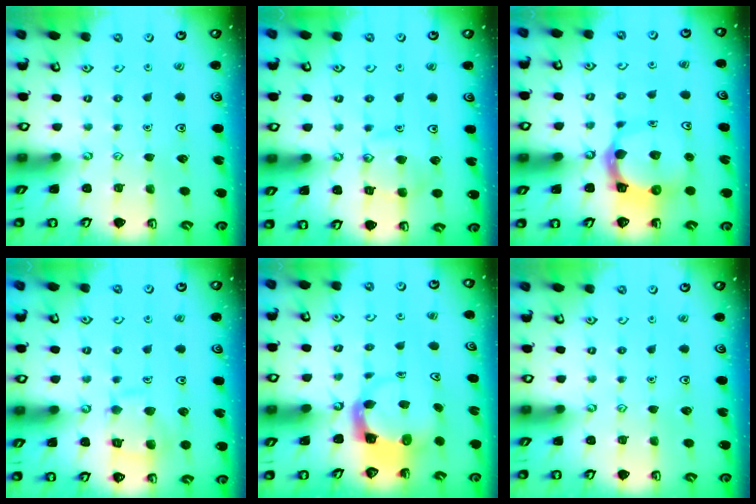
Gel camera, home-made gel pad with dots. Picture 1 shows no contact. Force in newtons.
{"total": 10.6, "press": 10.6, "slide": 0.9}
{"total": 8.7, "press": 8.6, "slide": 1.2}
{"total": 10.7, "press": 10.7, "slide": 0.9}
{"total": 3.5, "press": 3.5, "slide": 0.5}
{"total": 0.0}